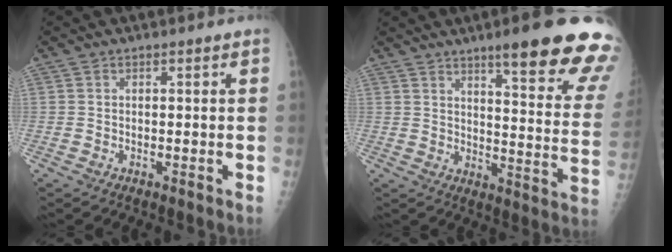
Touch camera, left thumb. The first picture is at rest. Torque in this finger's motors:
{"motor_torque": [1.99, 1.08, 1.13, -1.13, 0.22]}